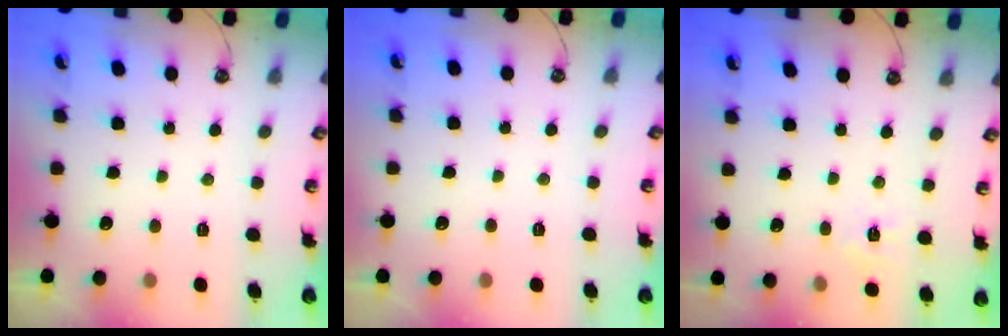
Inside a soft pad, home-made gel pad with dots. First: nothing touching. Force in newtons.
{"total": 0.0}
{"total": 3.9, "press": 3.9, "slide": 0.5}